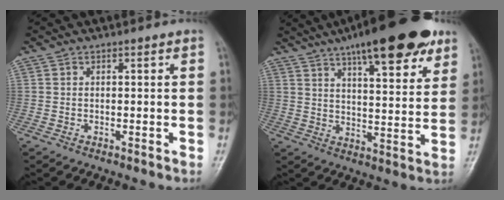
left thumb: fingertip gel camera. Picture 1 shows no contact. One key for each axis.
{"total": 20.5, "fx": 12.8, "fy": 6.2, "fz": 14.8, "tx": -0.191, "ty": -0.034, "tz": 0.188}